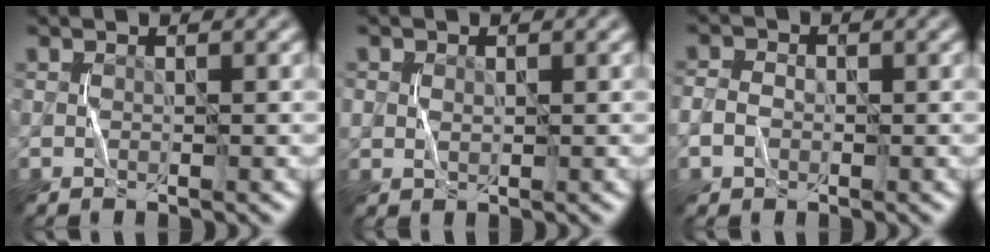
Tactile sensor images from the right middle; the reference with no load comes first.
{"total": 0.9, "force": [0.3, 0.8, 0.3], "torque": [-0.006, -0.003, 0.008]}
{"total": 1.8, "force": [-0.5, 1.5, 0.8], "torque": [-0.017, -0.001, -0.009]}